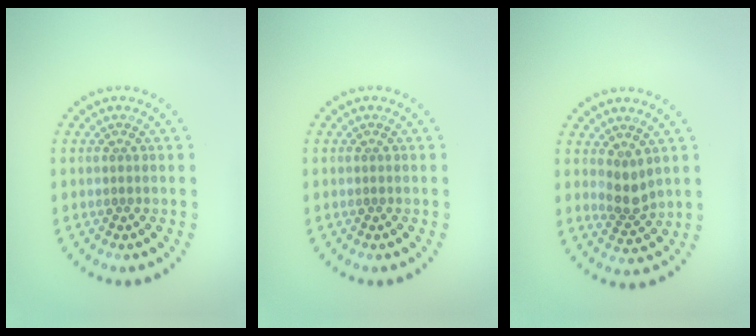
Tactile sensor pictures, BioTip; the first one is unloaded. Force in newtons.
{"total": 0.0}
{"total": 2.3, "press": 2.0, "slide": 1.2}